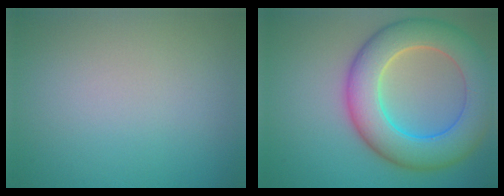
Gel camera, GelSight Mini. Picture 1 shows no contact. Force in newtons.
{"total": 9.3, "press": 9.3, "slide": 0.6}